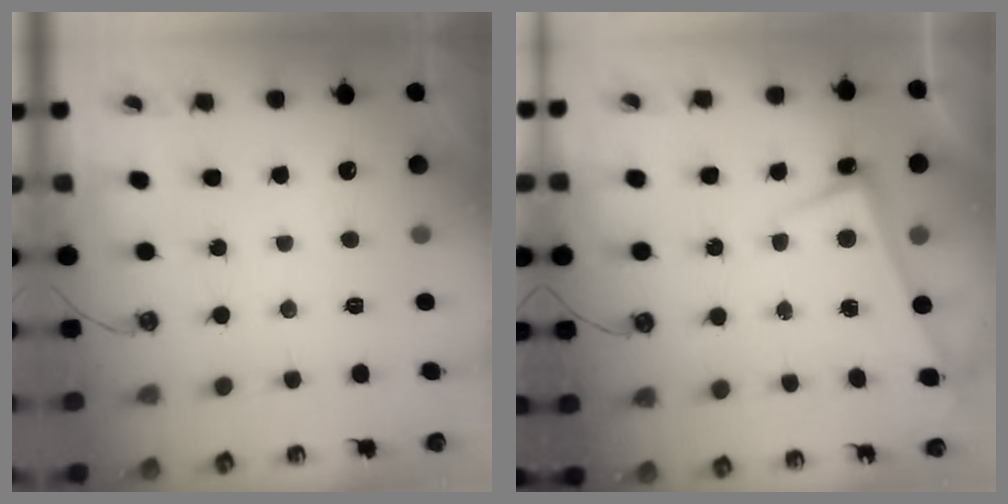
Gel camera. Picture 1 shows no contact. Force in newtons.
{"total": 2.5, "press": 2.4, "slide": 0.6}